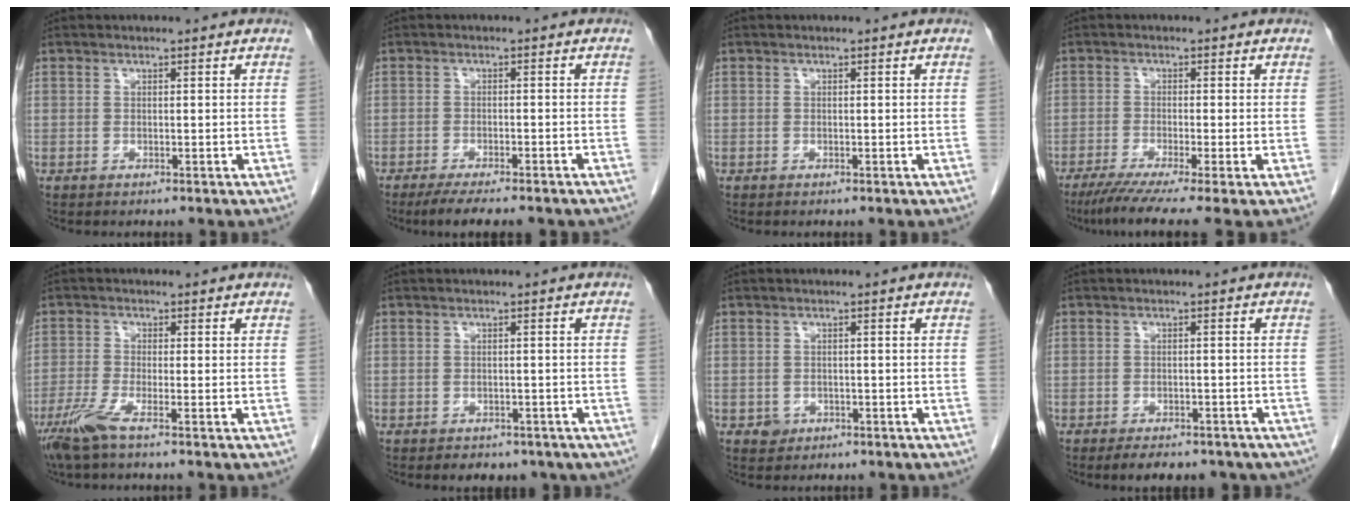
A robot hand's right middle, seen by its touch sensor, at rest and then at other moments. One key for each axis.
{"total": 9.9, "fx": -8.2, "fy": 1.7, "fz": 5.2, "tx": -0.067, "ty": -0.009, "tz": -0.113}
{"total": 0.0}
{"total": 8.2, "fx": -5.7, "fy": -0.4, "fz": 5.8, "tx": -0.093, "ty": -0.025, "tz": -0.093}
{"total": 4.3, "fx": -2.9, "fy": -0.1, "fz": 3.3, "tx": -0.074, "ty": -0.014, "tz": -0.064}
{"total": 6.5, "fx": -5.0, "fy": 3.4, "fz": 2.4, "tx": -0.022, "ty": 0.007, "tz": -0.052}
{"total": 1.7, "fx": -0.8, "fy": 1.5, "fz": 0.3, "tx": -0.003, "ty": 0.006, "tz": -0.008}
{"total": 9.7, "fx": -7.8, "fy": 3.9, "fz": 4.3, "tx": -0.053, "ty": 0.004, "tz": -0.089}